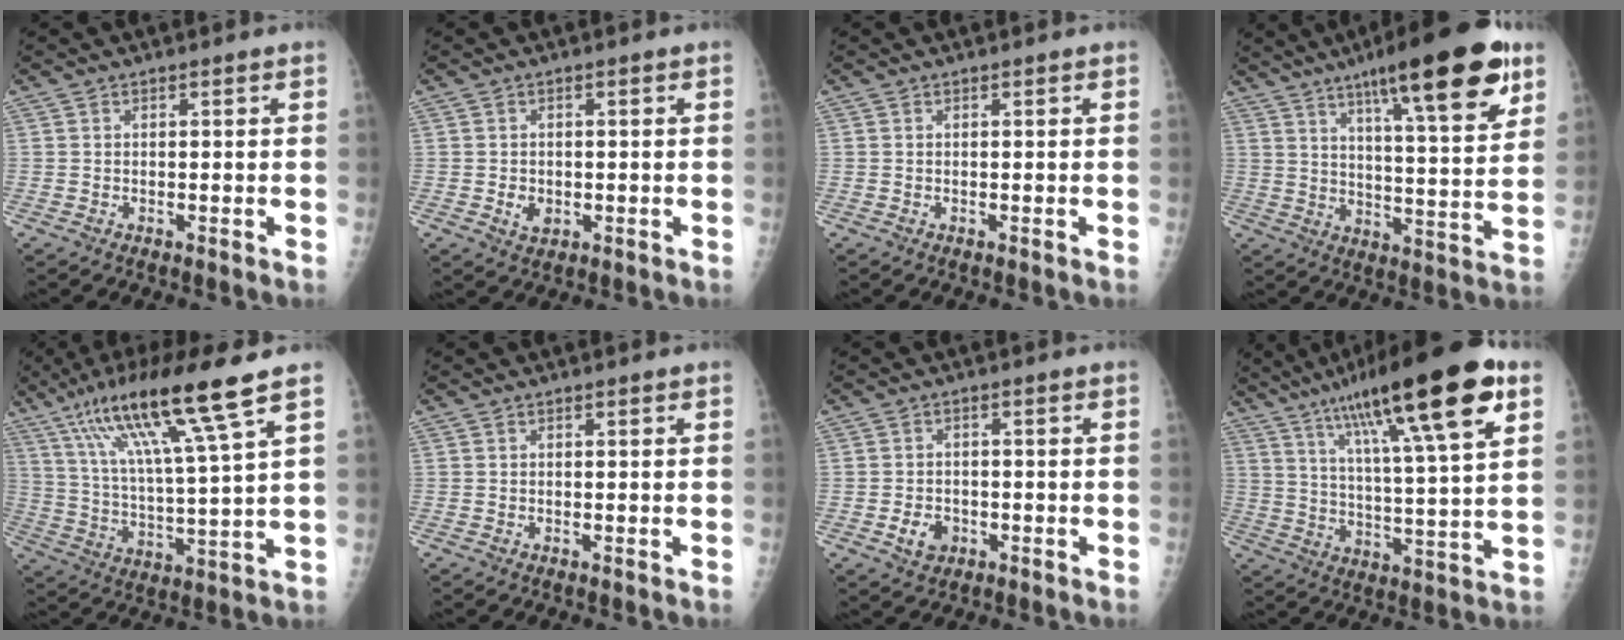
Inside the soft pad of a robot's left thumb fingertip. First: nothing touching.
{"total": 2.8, "force": [-0.5, 2.2, 1.7], "torque": [-0.020, 0.001, -0.002]}
{"total": 0.0}
{"total": 21.9, "force": [12.5, 4.6, 17.4], "torque": [-0.235, -0.041, 0.186]}
{"total": 18.1, "force": [10.5, 1.0, 14.7], "torque": [-0.268, -0.033, 0.189]}
{"total": 0.0}
{"total": 4.1, "force": [-1.5, 3.1, 2.1], "torque": [-0.024, 0.007, -0.021]}
{"total": 24.0, "force": [12.7, 3.7, 20.0], "torque": [-0.320, -0.019, 0.205]}